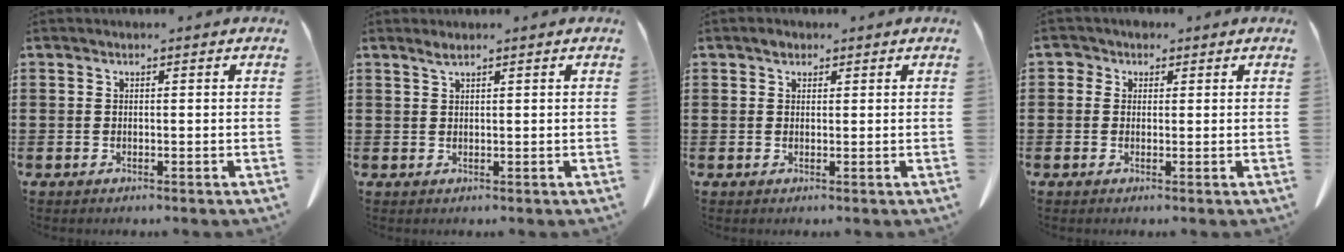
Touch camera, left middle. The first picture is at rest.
{"total": 1.2, "force": [0.9, 0.1, 0.8], "torque": [-0.017, 0.000, 0.017]}
{"total": 1.2, "force": [0.8, 0.8, 0.4], "torque": [-0.003, 0.001, 0.013]}
{"total": 1.4, "force": [0.5, 1.3, 0.3], "torque": [-0.011, 0.007, 0.009]}